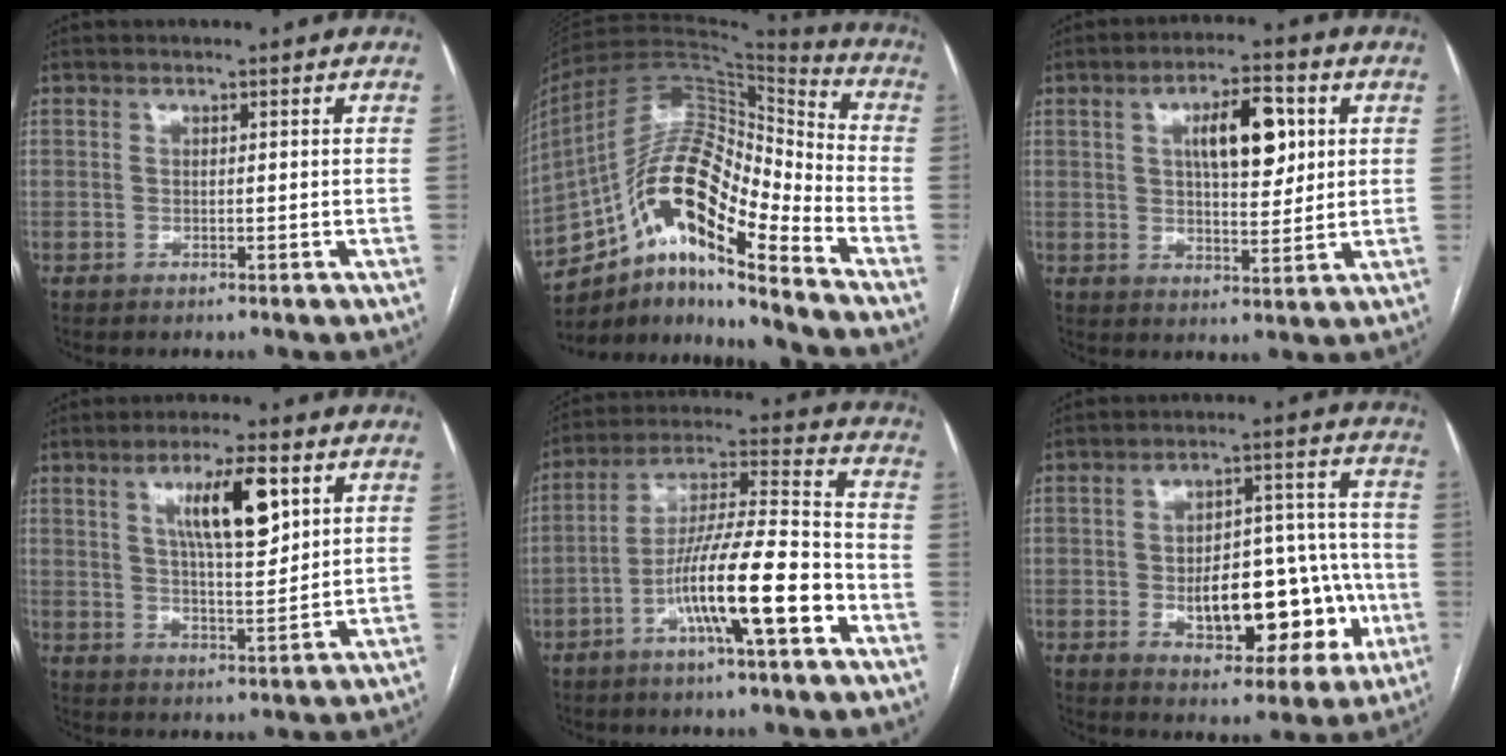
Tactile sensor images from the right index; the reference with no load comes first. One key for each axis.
{"total": 17.0, "fx": -9.5, "fy": 4.1, "fz": 13.4, "tx": -0.243, "ty": 0.049, "tz": -0.160}
{"total": 9.4, "fx": 2.8, "fy": 3.5, "fz": 8.3, "tx": -0.130, "ty": 0.013, "tz": 0.046}
{"total": 10.1, "fx": 4.2, "fy": 2.3, "fz": 8.9, "tx": -0.151, "ty": 0.005, "tz": 0.072}
{"total": 14.2, "fx": -6.1, "fy": 1.1, "fz": 12.8, "tx": -0.229, "ty": 0.006, "tz": -0.104}
{"total": 15.9, "fx": -3.6, "fy": 7.8, "fz": 13.4, "tx": -0.172, "ty": 0.034, "tz": -0.033}